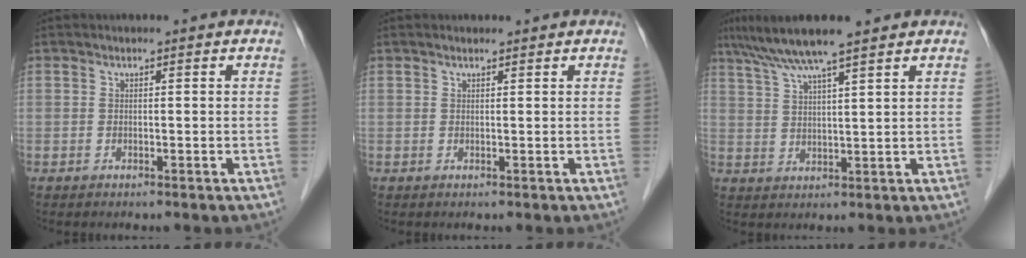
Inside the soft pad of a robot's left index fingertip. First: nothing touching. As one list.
[{"total": 0.8, "force": [0.7, 0.2, 0.2], "torque": [-0.014, 0.007, 0.015]}, {"total": 8.9, "force": [7.1, -0.2, 5.3], "torque": [-0.093, 0.032, 0.121]}]